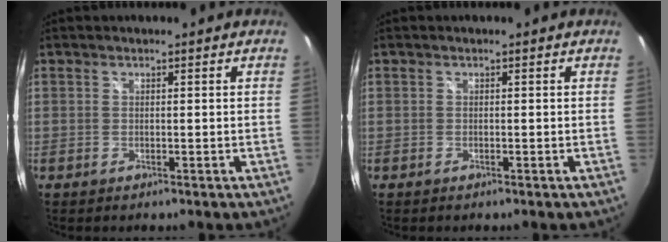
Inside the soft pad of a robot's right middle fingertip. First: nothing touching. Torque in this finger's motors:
{"motor_torque": [0.11, 0.11, 0.01, 0.00]}